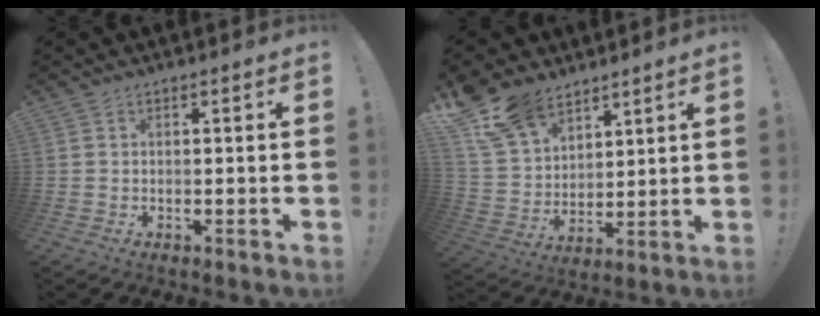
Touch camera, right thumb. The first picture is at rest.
{"total": 15.7, "force": [11.4, 9.2, 5.8], "torque": [-0.121, -0.067, 0.221]}